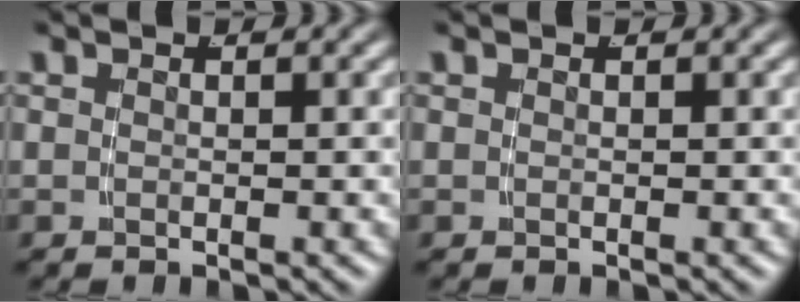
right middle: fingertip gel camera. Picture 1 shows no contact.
{"total": 0.0}